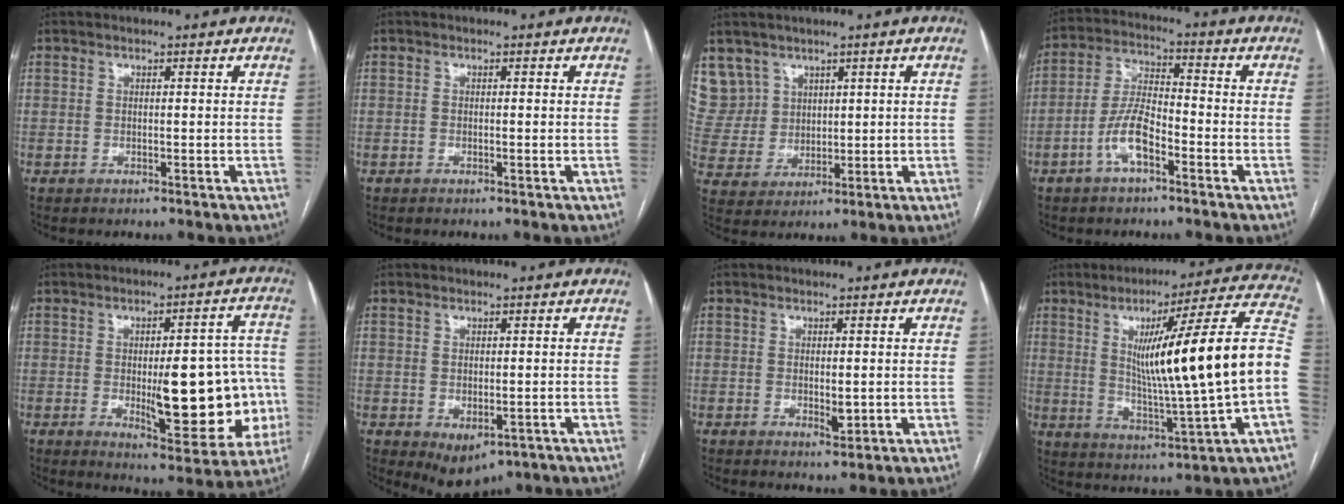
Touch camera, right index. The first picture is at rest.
{"total": 0.0}
{"total": 9.0, "force": [5.4, 7.2, 0.2], "torque": [-0.016, 0.030, 0.128]}
{"total": 7.7, "force": [-3.6, 2.6, 6.3], "torque": [-0.135, 0.012, -0.071]}
{"total": 17.6, "force": [-3.0, 5.2, 16.6], "torque": [-0.165, 0.024, -0.020]}
{"total": 5.0, "force": [-2.1, 3.0, 3.4], "torque": [-0.048, -0.008, -0.017]}
{"total": 2.1, "force": [-0.3, 0.8, 1.9], "torque": [-0.032, -0.006, 0.000]}
{"total": 21.3, "force": [0.9, -0.3, 21.3], "torque": [-0.299, 0.012, 0.009]}